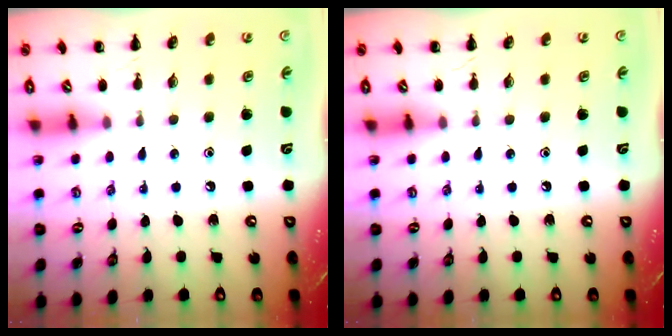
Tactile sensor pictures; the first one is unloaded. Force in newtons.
{"total": 0.0}